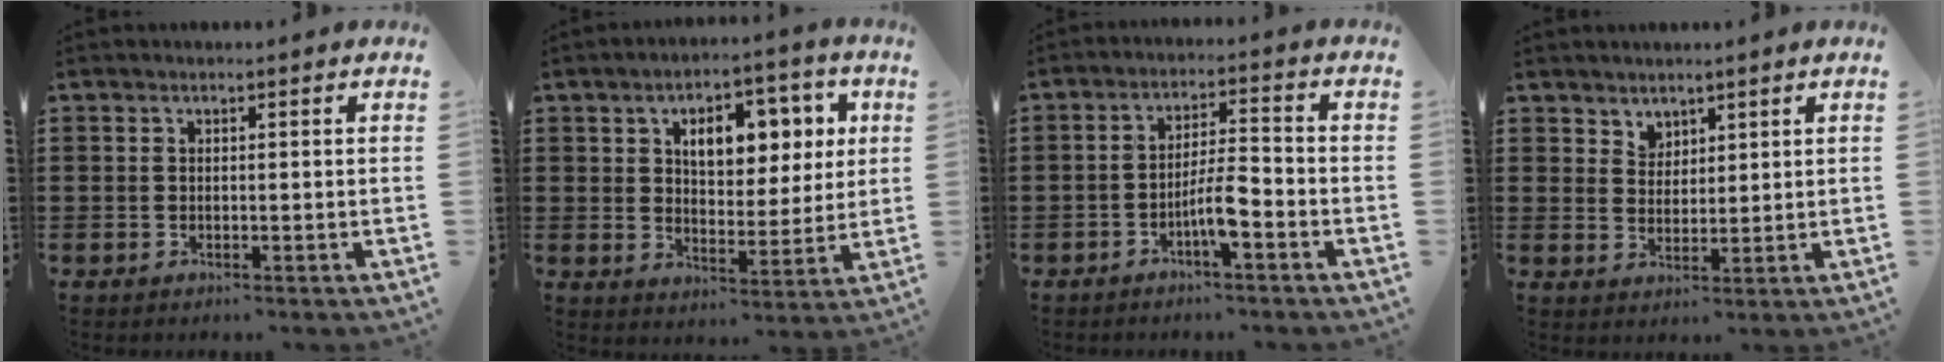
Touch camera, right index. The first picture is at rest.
{"total": 7.8, "force": [3.1, 4.5, 5.5], "torque": [-0.093, 0.001, 0.047]}
{"total": 5.7, "force": [-2.6, 1.2, 5.0], "torque": [-0.099, 0.002, -0.052]}
{"total": 3.1, "force": [2.6, 1.7, 0.0], "torque": [-0.011, 0.001, 0.050]}